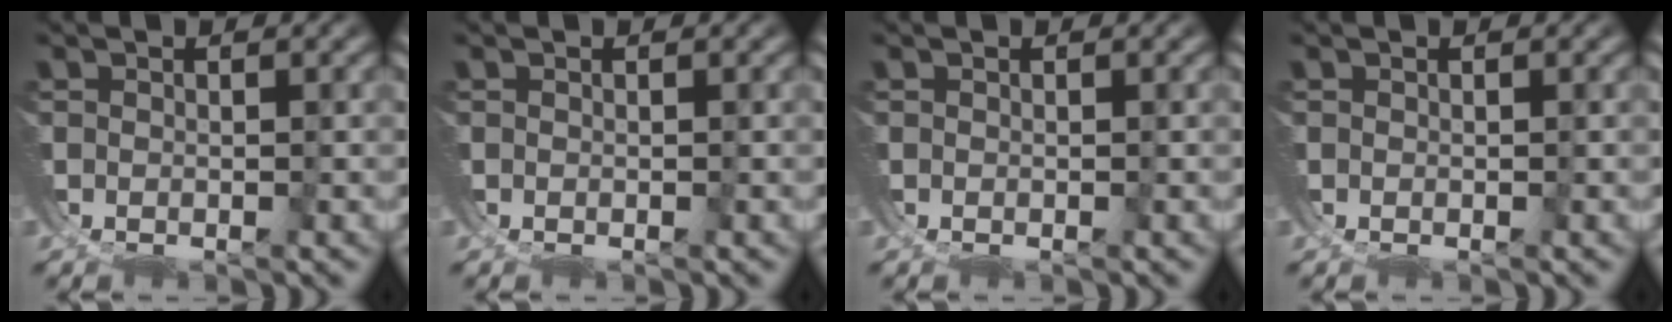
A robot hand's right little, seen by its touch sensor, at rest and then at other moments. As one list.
[{"total": 0.0}, {"total": 0.0}, {"total": 0.0}]